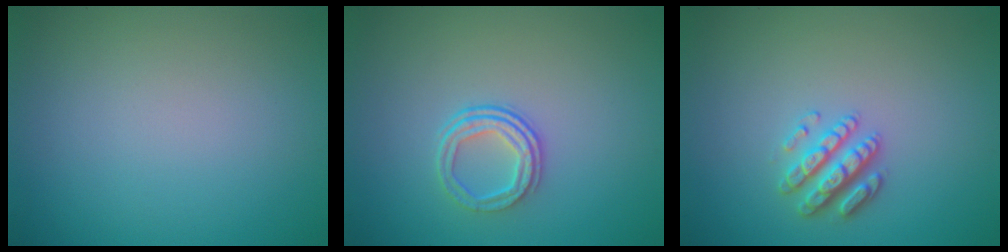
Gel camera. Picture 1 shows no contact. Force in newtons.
{"total": 2.4, "press": 1.7, "slide": 1.7}
{"total": 2.8, "press": 2.7, "slide": 0.8}